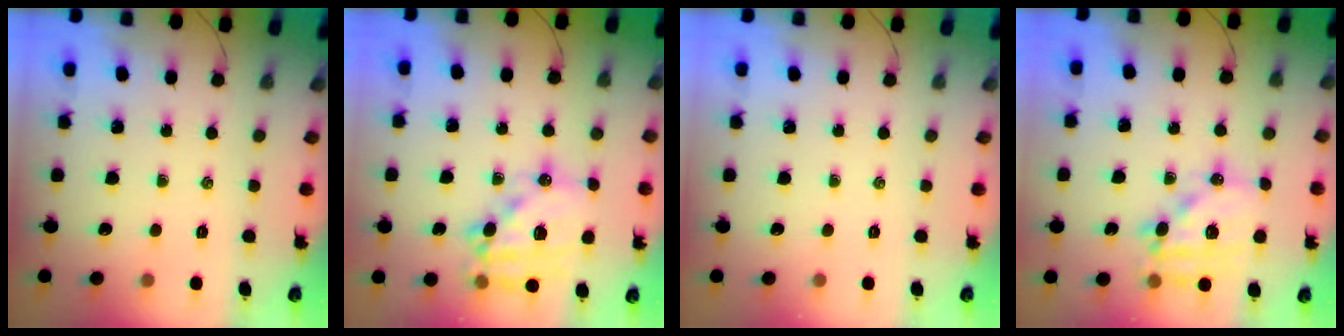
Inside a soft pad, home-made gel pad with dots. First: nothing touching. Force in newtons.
{"total": 18.3, "press": 18.0, "slide": 3.4}
{"total": 0.0}
{"total": 15.8, "press": 15.4, "slide": 3.4}